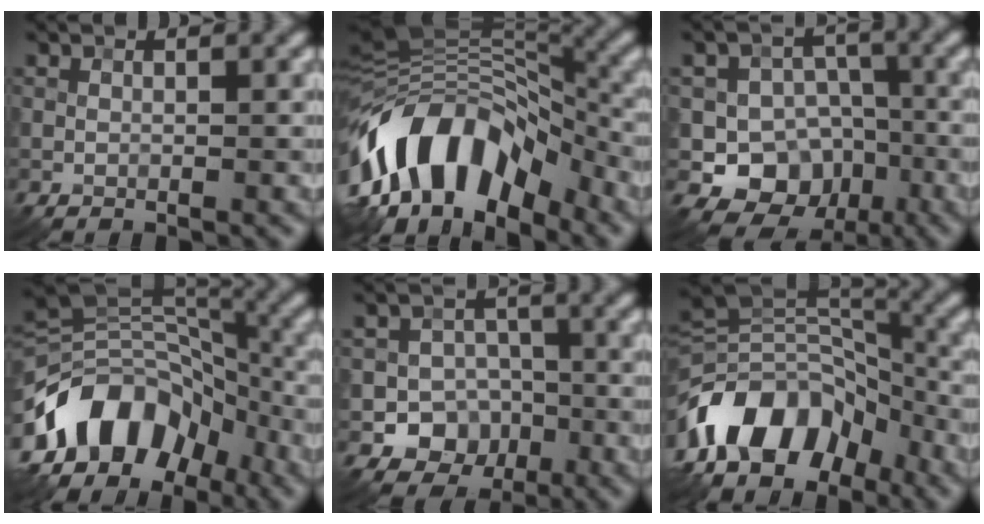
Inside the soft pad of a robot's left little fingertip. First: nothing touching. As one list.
[{"total": 13.0, "force": [-5.8, 7.1, 9.2], "torque": [-0.154, 0.016, -0.109]}, {"total": 8.8, "force": [-3.3, 7.5, 3.2], "torque": [-0.024, 0.003, -0.081]}, {"total": 12.4, "force": [-6.3, 7.9, 7.2], "torque": [-0.124, 0.018, -0.127]}, {"total": 6.1, "force": [-2.4, 5.3, 1.8], "torque": [0.001, -0.001, -0.058]}, {"total": 12.0, "force": [-6.7, 7.4, 6.7], "torque": [-0.113, 0.020, -0.134]}]